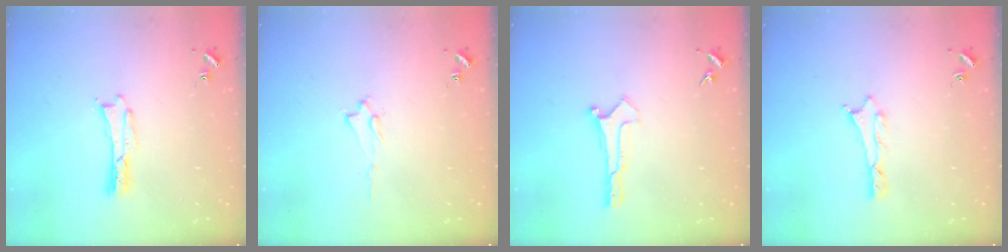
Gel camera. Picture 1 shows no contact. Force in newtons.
{"total": 1.7, "press": 1.6, "slide": 0.2}
{"total": 0.0}
{"total": 0.8, "press": 0.8, "slide": 0.2}